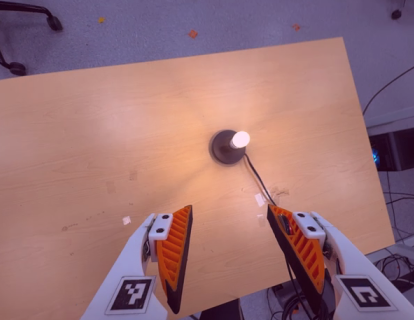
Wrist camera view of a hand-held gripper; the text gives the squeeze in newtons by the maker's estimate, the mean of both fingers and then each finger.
{"total": 0.0}